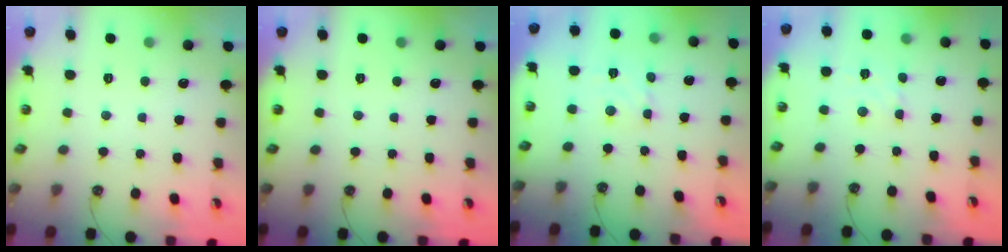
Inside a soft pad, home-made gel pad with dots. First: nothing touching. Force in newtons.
{"total": 0.0}
{"total": 2.8, "press": 2.7, "slide": 0.4}
{"total": 2.9, "press": 2.9, "slide": 0.5}